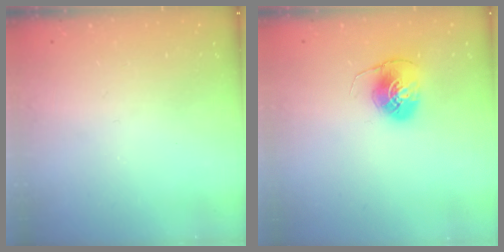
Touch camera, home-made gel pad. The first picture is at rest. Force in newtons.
{"total": 7.9, "press": 7.9, "slide": 0.3}